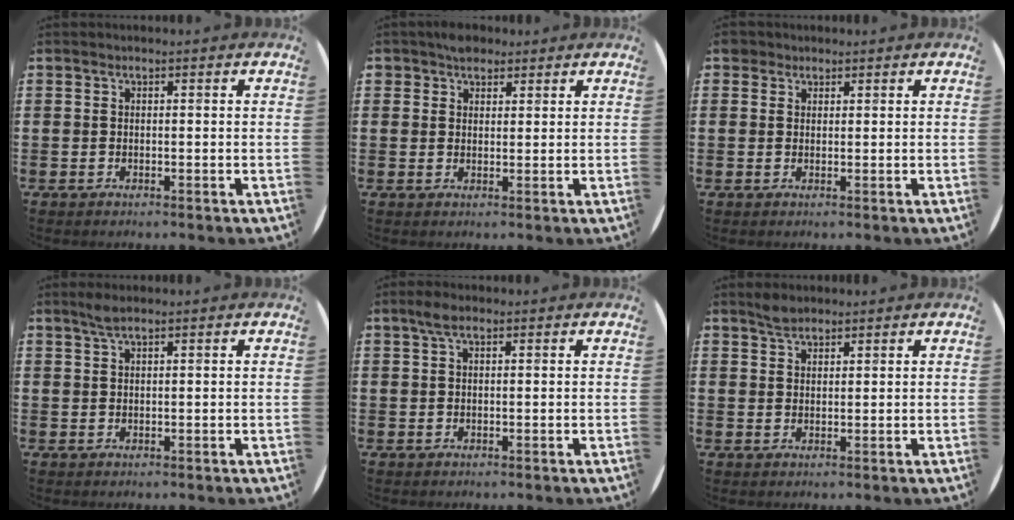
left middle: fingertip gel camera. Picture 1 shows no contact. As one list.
[{"total": 2.4, "force": [2.0, 1.3, 0.1], "torque": [0.001, 0.001, 0.039]}, {"total": 1.5, "force": [1.2, 0.8, 0.2], "torque": [0.001, 0.003, 0.020]}, {"total": 1.6, "force": [1.2, 0.2, 1.1], "torque": [-0.023, 0.003, 0.022]}, {"total": 2.0, "force": [1.1, 0.8, 1.4], "torque": [-0.030, 0.007, 0.018]}, {"total": 2.0, "force": [1.8, 0.7, 0.3], "torque": [-0.010, 0.003, 0.035]}]